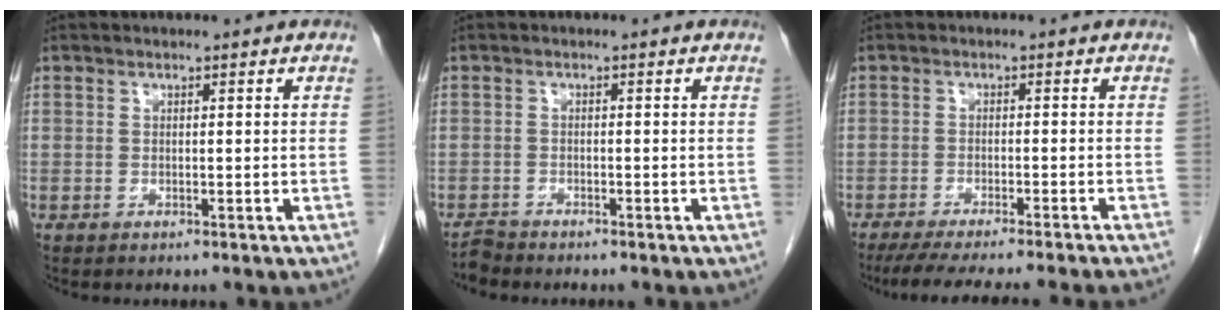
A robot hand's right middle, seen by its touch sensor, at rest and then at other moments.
{"total": 1.5, "force": [-1.5, 0.1, -0.2], "torque": [0.002, -0.006, -0.026]}
{"total": 13.0, "force": [-11.5, -0.8, 6.1], "torque": [-0.071, -0.030, -0.161]}